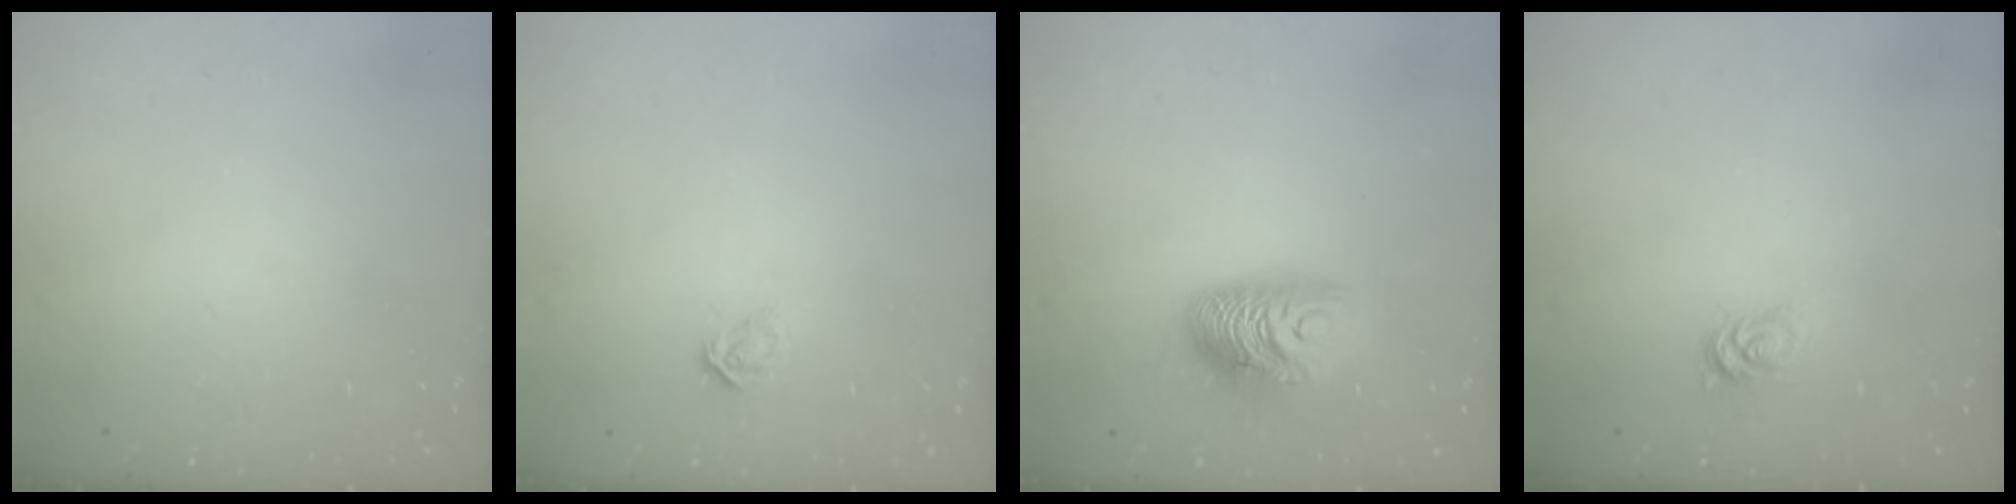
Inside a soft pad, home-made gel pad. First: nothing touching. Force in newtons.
{"total": 5.0, "press": 5.0, "slide": 0.2}
{"total": 11.1, "press": 11.1, "slide": 0.8}
{"total": 1.8, "press": 1.8, "slide": 0.3}